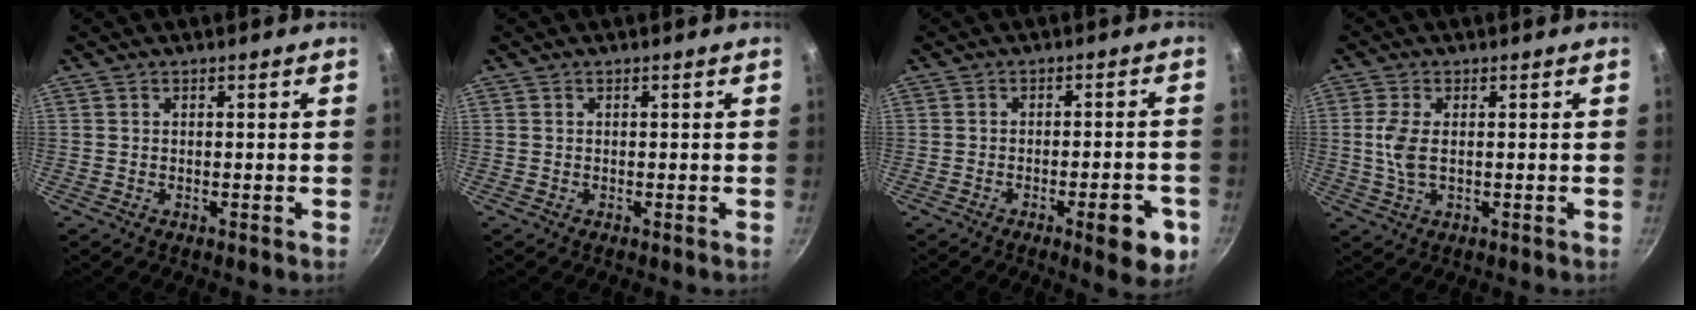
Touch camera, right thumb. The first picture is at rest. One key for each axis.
{"total": 0.0}
{"total": 9.1, "fx": -3.9, "fy": 2.9, "fz": 7.7, "tx": -0.075, "ty": 0.019, "tz": -0.044}
{"total": 5.1, "fx": 0.3, "fy": 2.7, "fz": 4.4, "tx": -0.098, "ty": 0.001, "tz": 0.005}